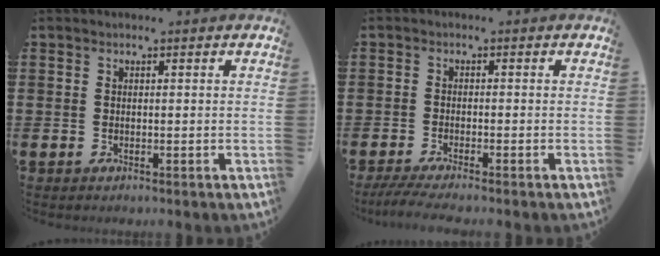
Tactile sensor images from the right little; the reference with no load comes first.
{"total": 2.3, "force": [-1.8, 0.0, 1.5], "torque": [-0.030, -0.004, -0.034]}